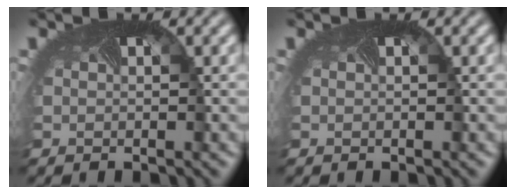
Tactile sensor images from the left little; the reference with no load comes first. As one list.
[{"total": 0.0}]